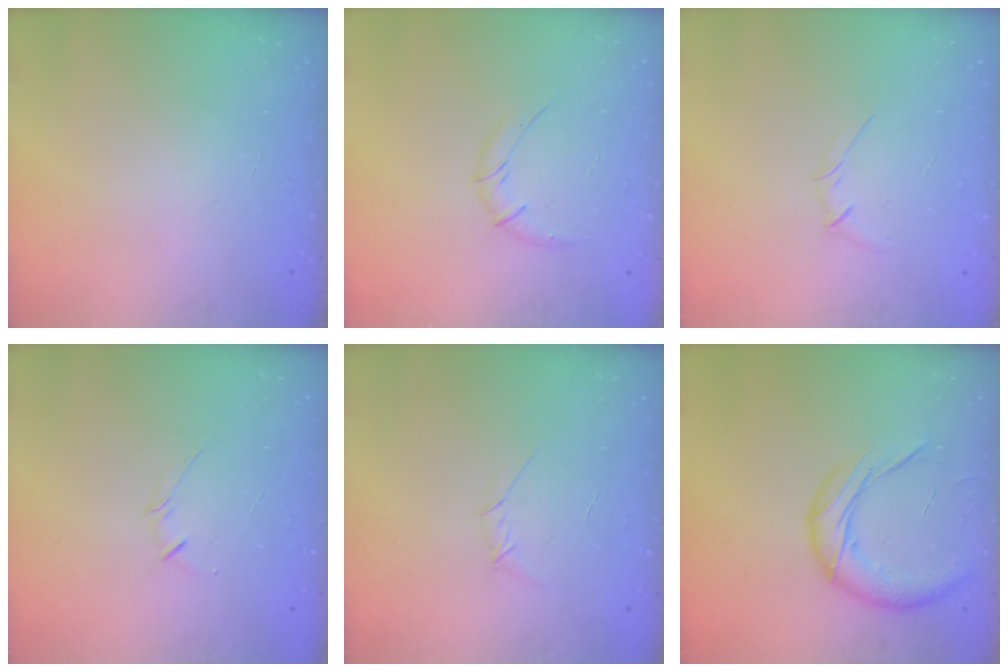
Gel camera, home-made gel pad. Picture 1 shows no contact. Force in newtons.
{"total": 7.9, "press": 7.8, "slide": 1.2}
{"total": 2.7, "press": 2.6, "slide": 0.8}
{"total": 2.5, "press": 2.4, "slide": 0.5}
{"total": 3.0, "press": 2.9, "slide": 0.6}
{"total": 14.7, "press": 14.6, "slide": 2.3}